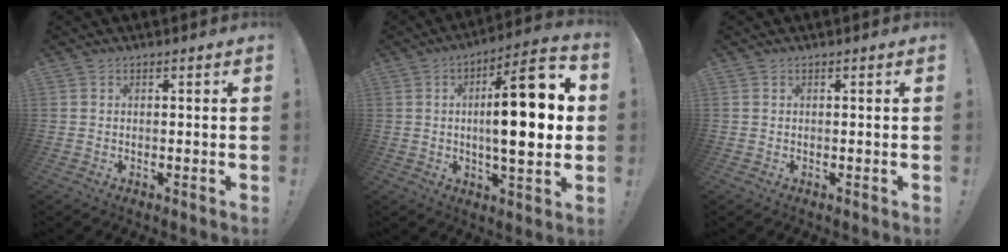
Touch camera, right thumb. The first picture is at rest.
{"total": 19.1, "force": [1.5, 5.5, 18.2], "torque": [-0.285, -0.004, 0.011]}
{"total": 0.0}